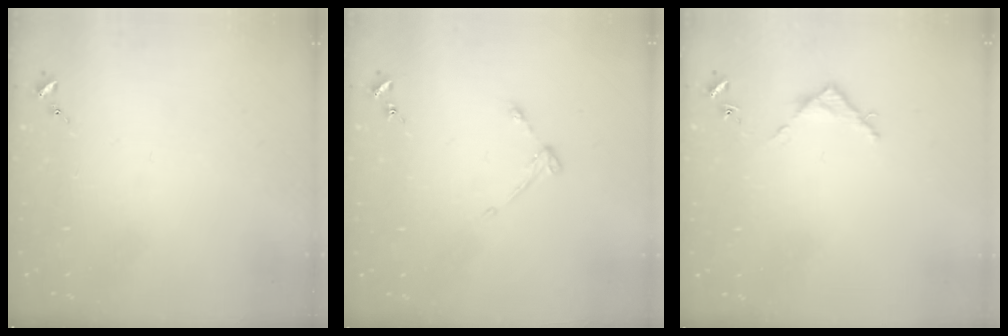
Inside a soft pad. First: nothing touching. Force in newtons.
{"total": 3.6, "press": 3.6, "slide": 0.5}
{"total": 3.6, "press": 3.6, "slide": 0.3}